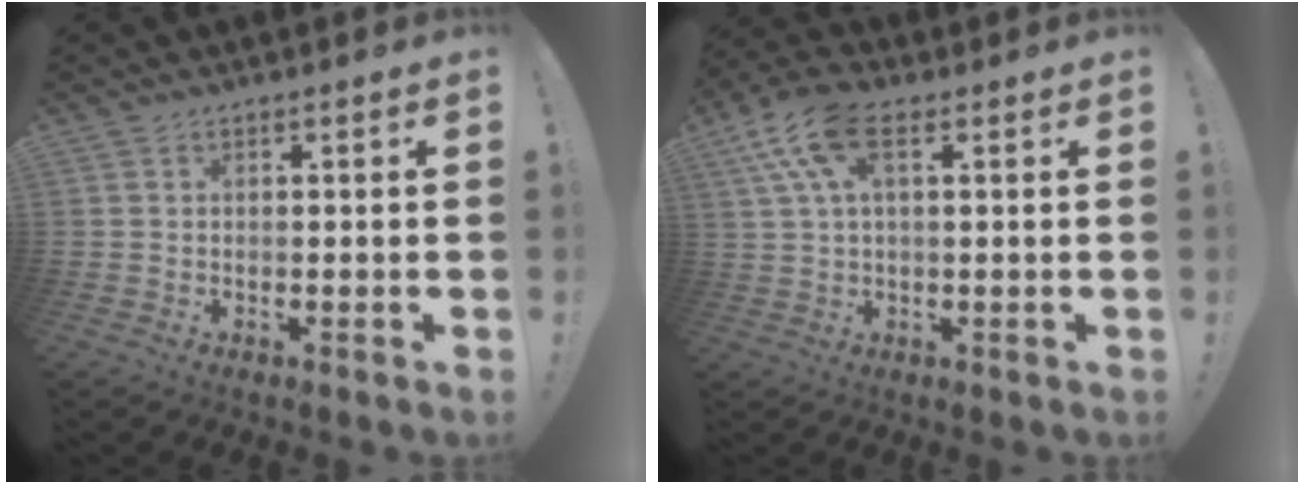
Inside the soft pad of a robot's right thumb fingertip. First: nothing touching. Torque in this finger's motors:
{"motor_torque": [0.98, 1.17, 0.88, 0.39, 0.20]}